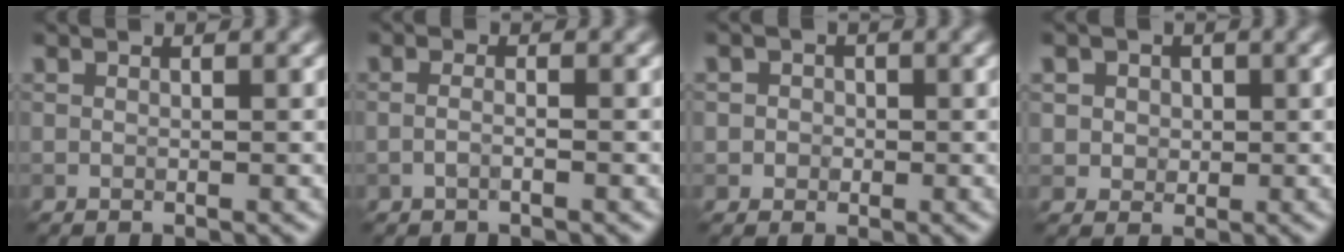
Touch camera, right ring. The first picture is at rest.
{"total": 1.1, "force": [-0.5, 0.3, 0.9], "torque": [-0.020, -0.002, -0.012]}
{"total": 2.1, "force": [0.4, 2.0, 0.6], "torque": [0.010, 0.004, -0.007]}
{"total": 3.0, "force": [1.1, 2.5, 1.3], "torque": [-0.020, 0.007, 0.014]}